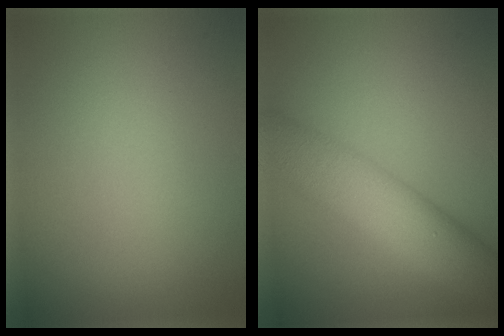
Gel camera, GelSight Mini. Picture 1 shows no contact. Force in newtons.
{"total": 8.4, "press": 8.4, "slide": 0.3}